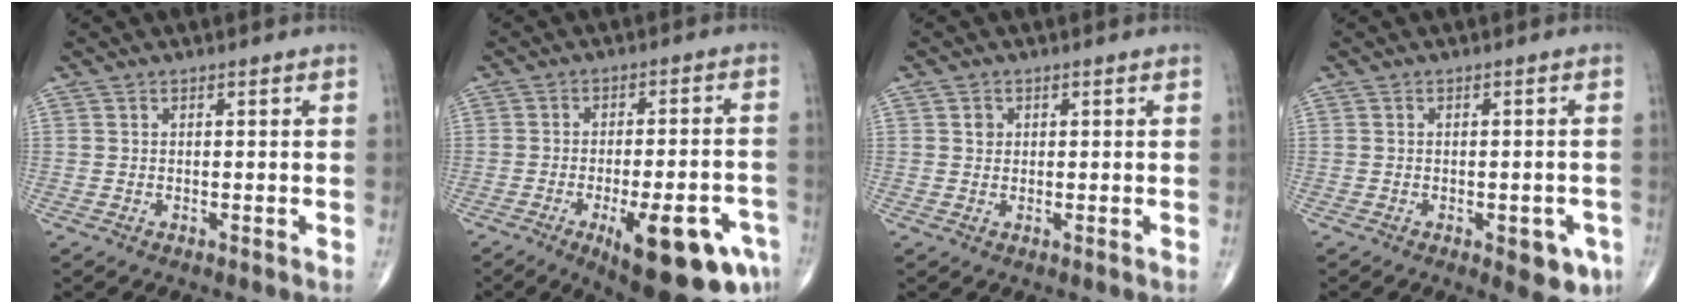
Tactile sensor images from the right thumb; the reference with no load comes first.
{"total": 18.4, "force": [-8.6, 5.8, 15.3], "torque": [-0.155, 0.023, -0.106]}
{"total": 1.4, "force": [0.4, 1.3, 0.5], "torque": [-0.002, 0.000, 0.004]}
{"total": 6.0, "force": [-2.4, 2.7, 4.7], "torque": [-0.036, 0.005, -0.024]}